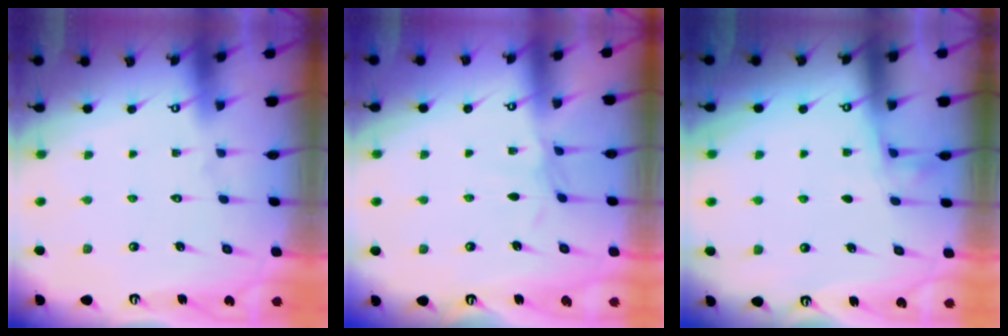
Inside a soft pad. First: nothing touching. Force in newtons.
{"total": 2.5, "press": 2.4, "slide": 0.6}
{"total": 2.7, "press": 2.5, "slide": 1.2}